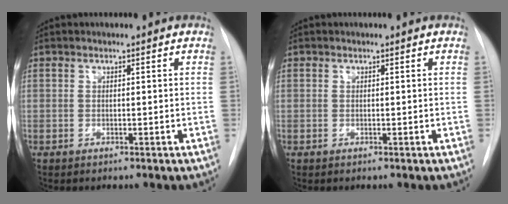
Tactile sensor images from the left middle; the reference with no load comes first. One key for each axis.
{"total": 0.7, "fx": -0.2, "fy": -0.4, "fz": -0.6, "tx": 0.018, "ty": -0.004, "tz": -0.003}